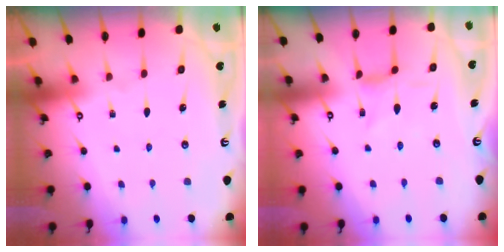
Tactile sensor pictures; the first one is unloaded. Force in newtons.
{"total": 0.0}